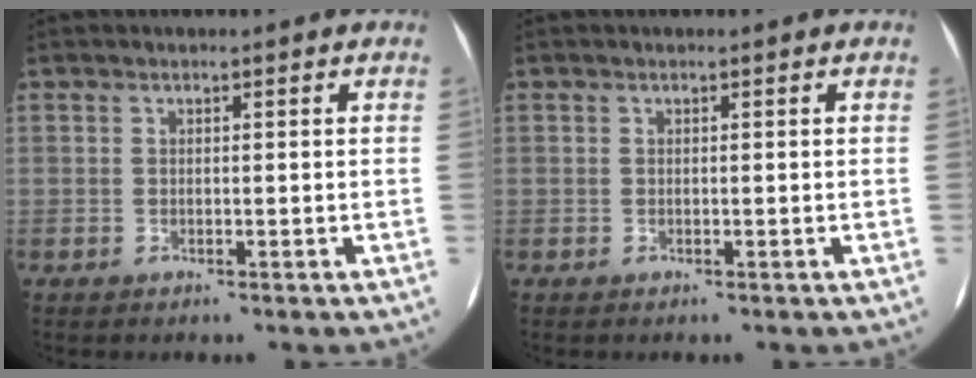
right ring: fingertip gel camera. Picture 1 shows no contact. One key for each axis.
{"total": 0.0}